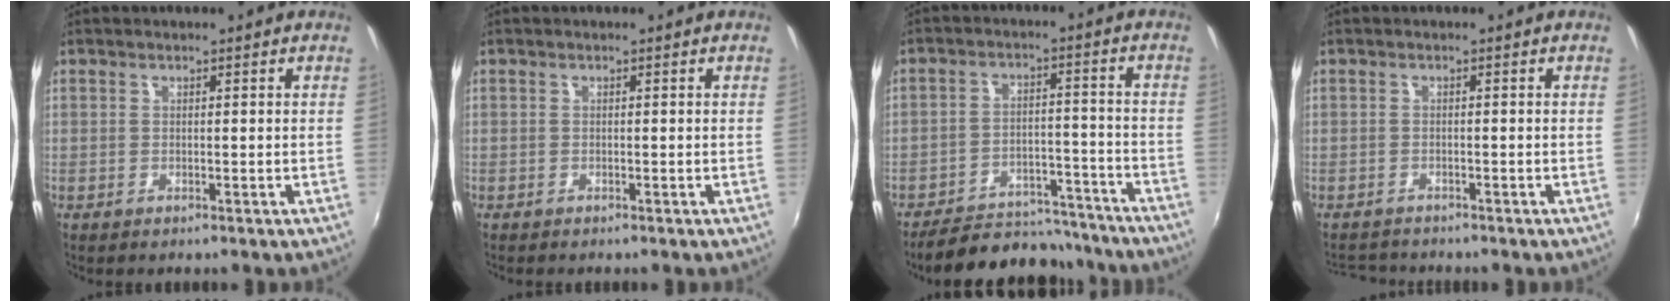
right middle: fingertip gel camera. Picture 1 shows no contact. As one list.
[{"total": 0.0}, {"total": 16.3, "force": [-14.6, 5.5, 4.8], "torque": [-0.100, 0.027, -0.192]}, {"total": 3.6, "force": [-3.5, 0.8, 0.6], "torque": [-0.023, -0.007, -0.062]}]